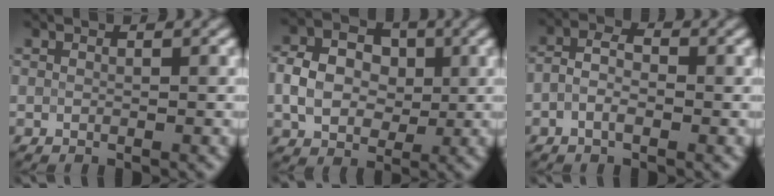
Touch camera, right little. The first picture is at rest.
{"total": 4.9, "force": [-0.3, 4.0, 2.7], "torque": [-0.051, 0.004, -0.010]}
{"total": 2.0, "force": [-0.7, 1.0, 1.6], "torque": [-0.031, 0.006, -0.021]}